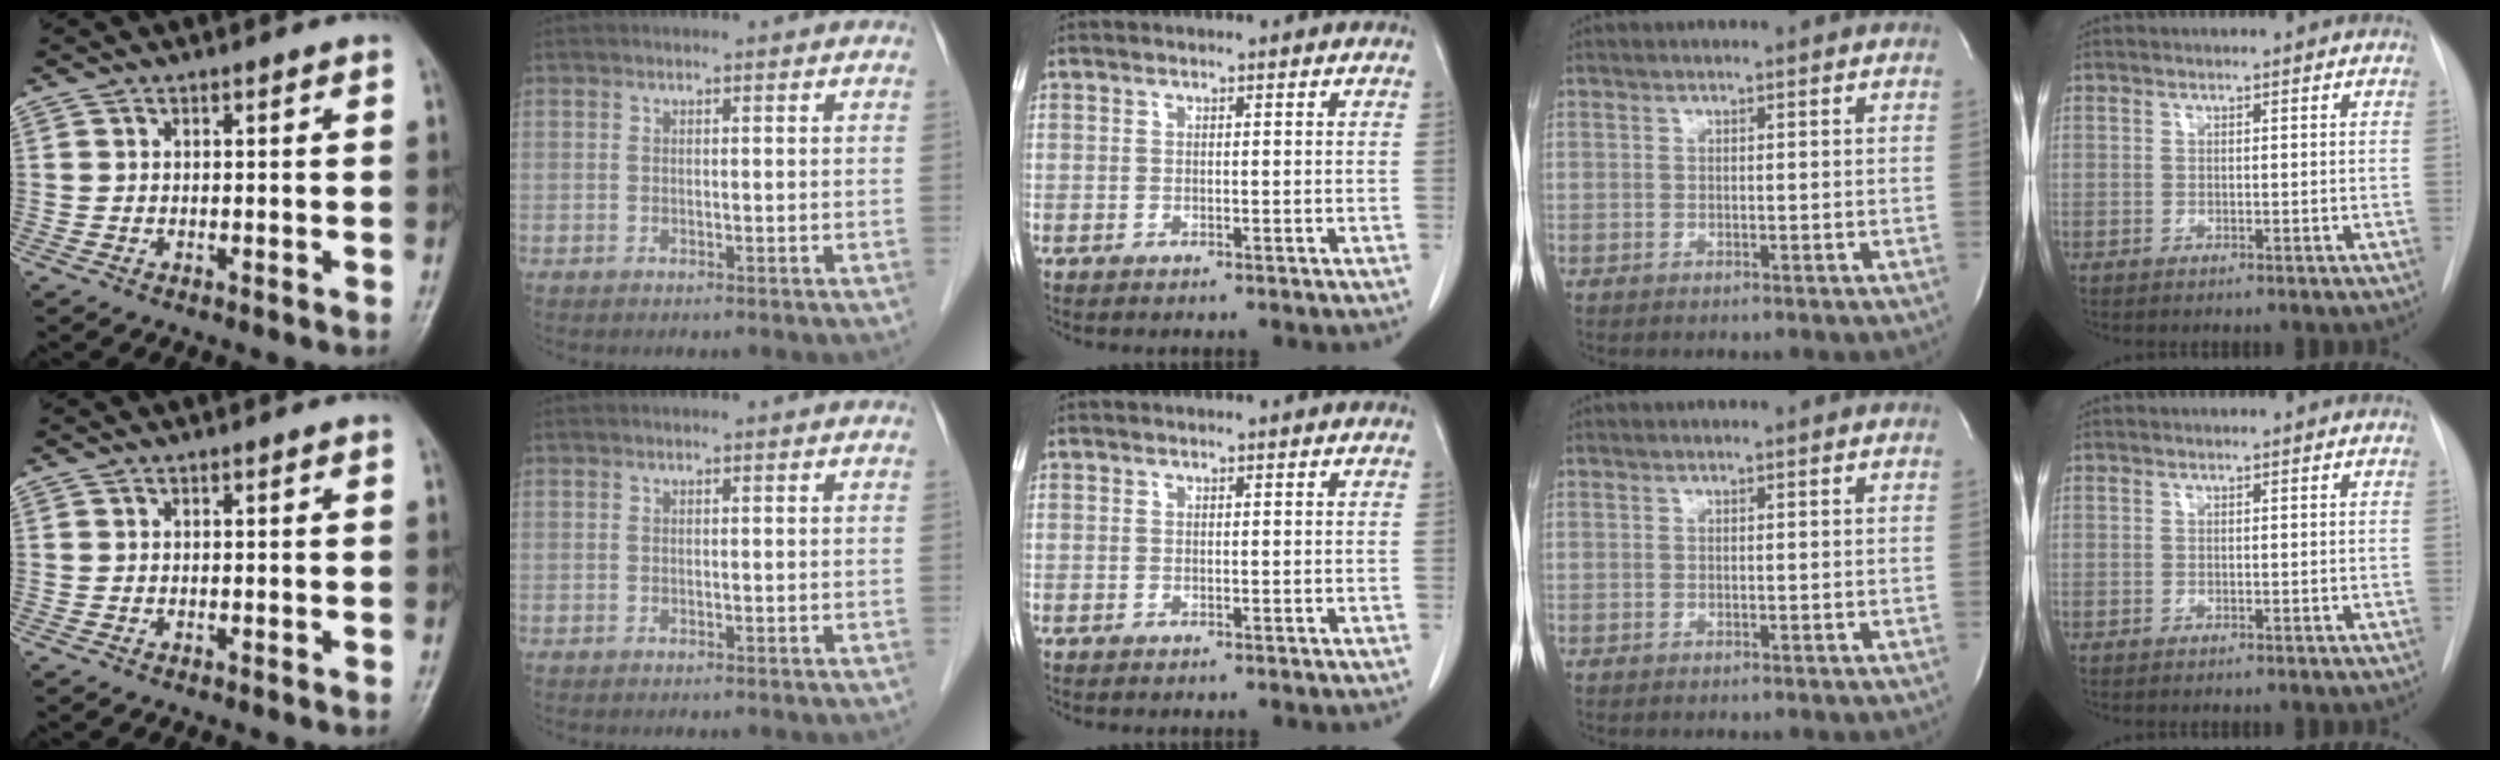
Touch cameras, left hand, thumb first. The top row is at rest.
{}